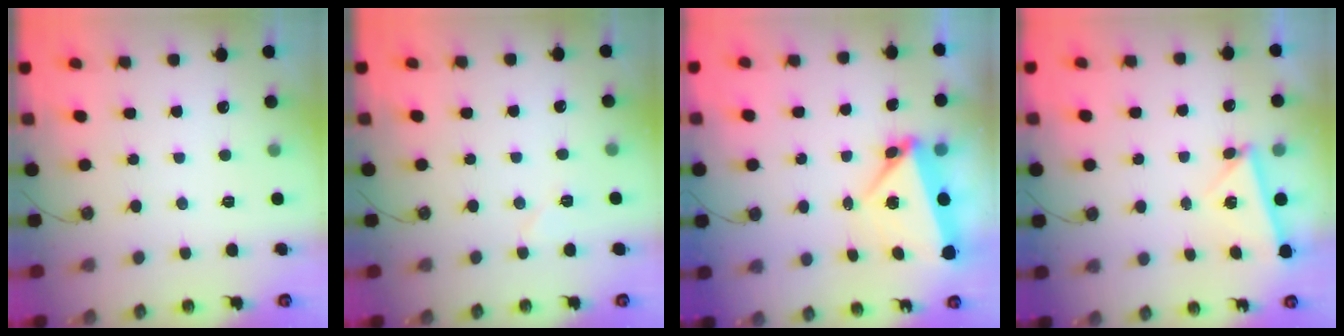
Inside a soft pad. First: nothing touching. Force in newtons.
{"total": 5.3, "press": 4.9, "slide": 2.0}
{"total": 5.8, "press": 5.4, "slide": 2.1}
{"total": 4.1, "press": 4.0, "slide": 0.9}